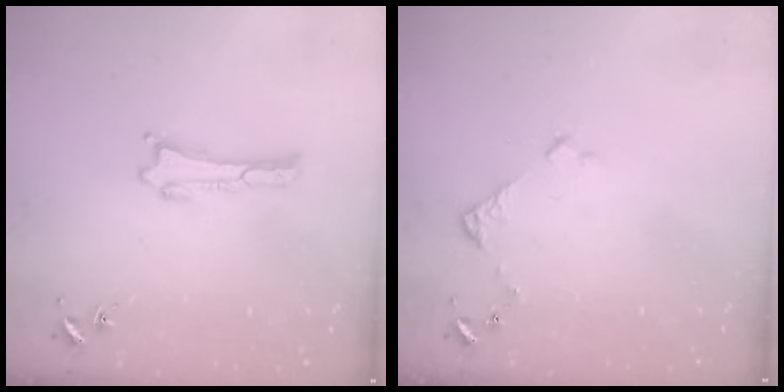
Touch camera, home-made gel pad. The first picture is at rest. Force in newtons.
{"total": 3.5, "press": 3.5, "slide": 0.4}